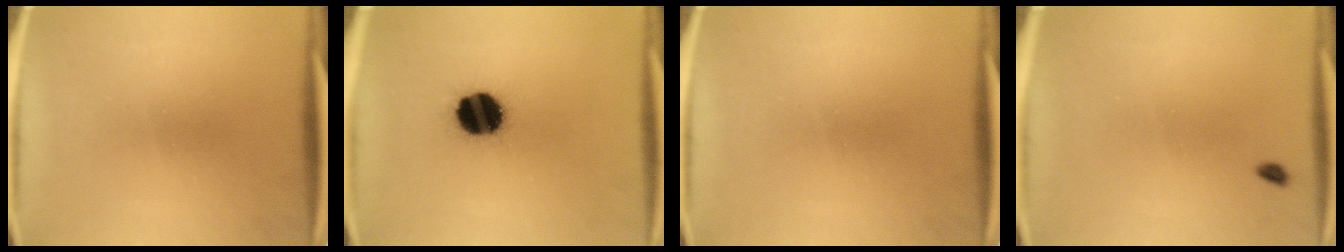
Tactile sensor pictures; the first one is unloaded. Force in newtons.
{"total": 14.6}
{"total": 0.0}
{"total": 1.1}